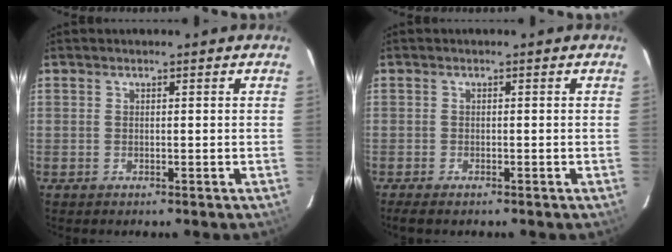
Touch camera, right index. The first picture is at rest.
{"total": 2.7, "force": [-2.2, 0.8, 1.5], "torque": [-0.035, -0.010, -0.039]}